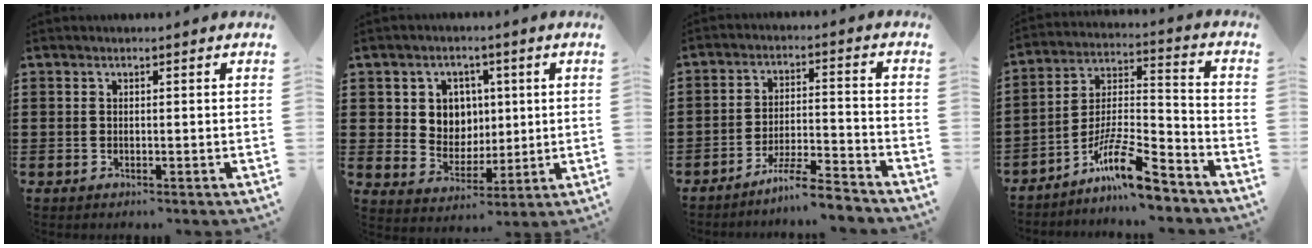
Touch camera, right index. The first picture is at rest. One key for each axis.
{"total": 5.8, "fx": 1.8, "fy": 5.3, "fz": 1.4, "tx": -0.048, "ty": 0.011, "tz": 0.029}
{"total": 6.1, "fx": -5.7, "fy": 0.1, "fz": 2.3, "tx": -0.045, "ty": -0.003, "tz": -0.108}
{"total": 11.0, "fx": -8.7, "fy": 1.8, "fz": 6.5, "tx": -0.113, "ty": 0.026, "tz": -0.163}